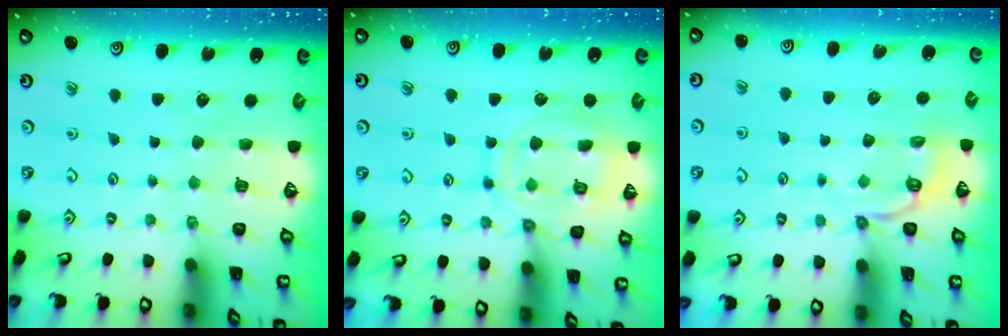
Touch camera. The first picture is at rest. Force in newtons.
{"total": 13.4, "press": 13.4, "slide": 1.2}
{"total": 5.5, "press": 5.1, "slide": 1.9}